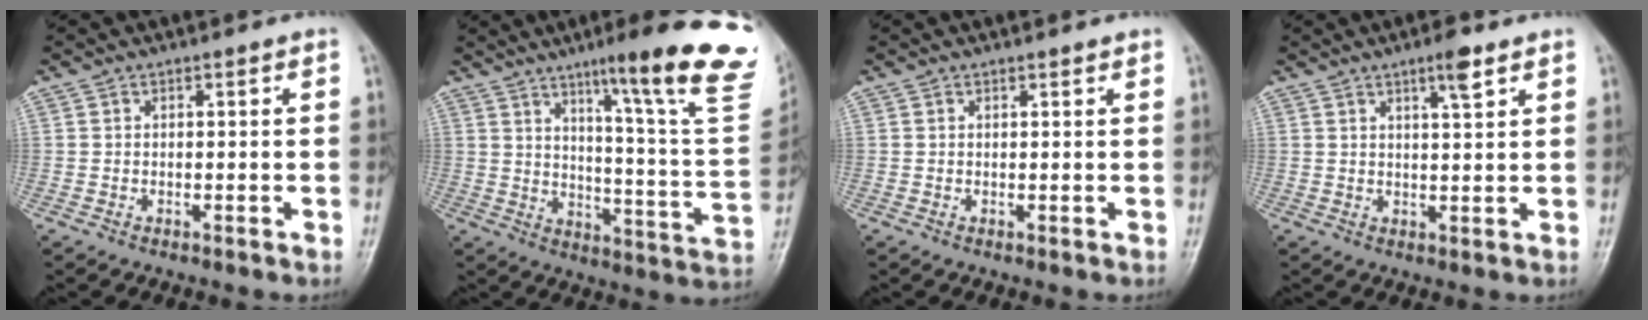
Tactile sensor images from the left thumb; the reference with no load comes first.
{"total": 24.3, "force": [14.5, 2.5, 19.3], "torque": [-0.243, -0.069, 0.198]}
{"total": 0.7, "force": [0.6, 0.0, 0.2], "torque": [-0.004, -0.001, 0.010]}
{"total": 4.2, "force": [2.6, 0.8, 3.2], "torque": [-0.048, -0.015, 0.043]}